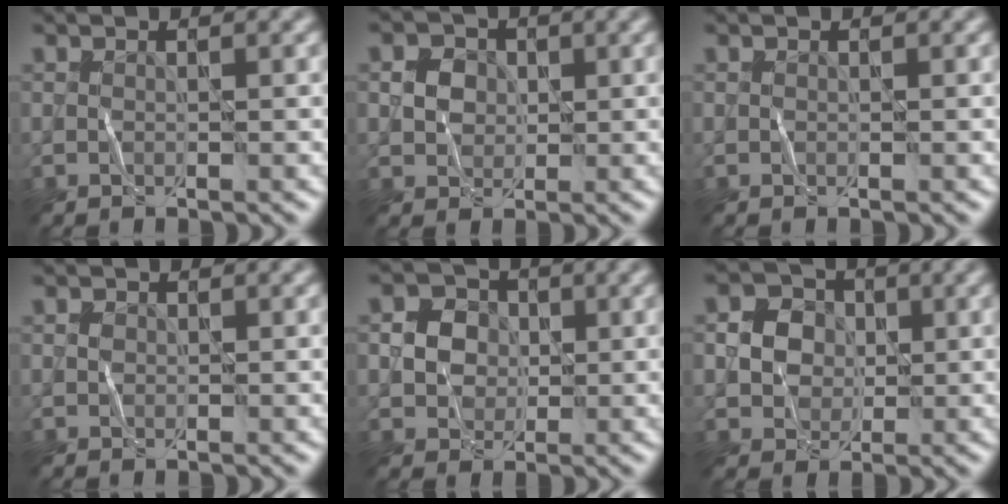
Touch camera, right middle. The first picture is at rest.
{"total": 2.2, "force": [0.3, 2.0, 0.8], "torque": [-0.017, 0.000, 0.003]}
{"total": 0.0}
{"total": 0.6, "force": [0.0, 0.6, 0.1], "torque": [-0.002, 0.001, 0.000]}
{"total": 2.7, "force": [0.0, 2.5, 1.0], "torque": [-0.016, 0.001, 0.000]}
{"total": 3.0, "force": [0.1, 2.8, 1.2], "torque": [-0.021, 0.002, 0.001]}